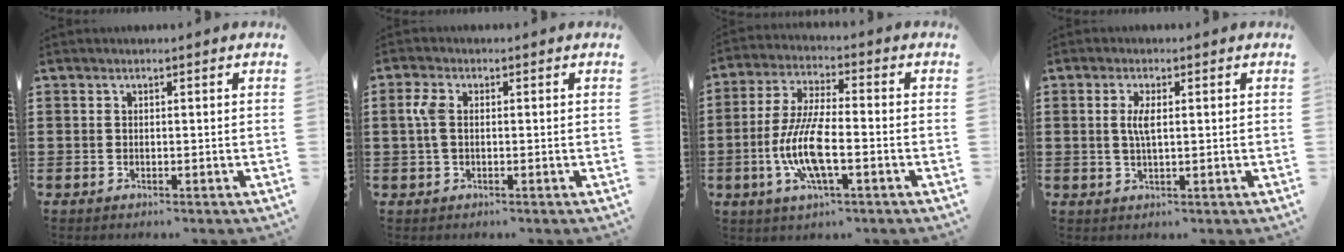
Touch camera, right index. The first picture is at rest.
{"total": 3.4, "force": [0.3, 1.9, 2.8], "torque": [-0.074, 0.003, -0.001]}
{"total": 9.9, "force": [-2.8, 3.0, 9.0], "torque": [-0.201, -0.015, -0.057]}
{"total": 3.0, "force": [0.5, 0.8, 2.9], "torque": [-0.057, 0.003, 0.006]}